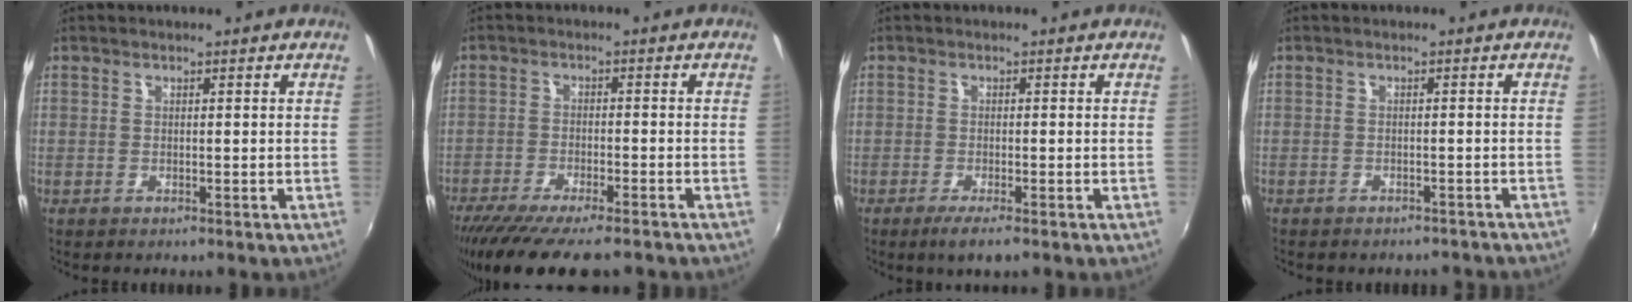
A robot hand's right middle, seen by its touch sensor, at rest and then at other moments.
{"total": 14.1, "force": [-11.5, 2.7, 7.7], "torque": [-0.158, -0.046, -0.184]}
{"total": 3.1, "force": [-2.0, 0.2, 2.4], "torque": [-0.053, -0.012, -0.037]}
{"total": 6.4, "force": [-5.8, 2.1, 1.7], "torque": [-0.037, -0.007, -0.066]}